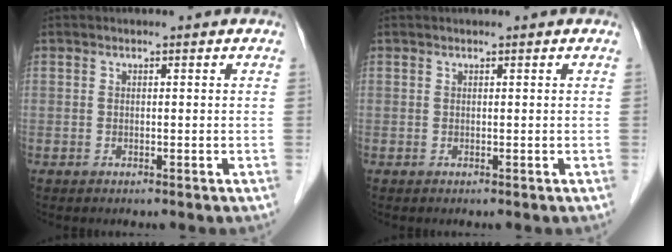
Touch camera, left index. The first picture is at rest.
{"total": 0.7, "force": [0.6, 0.0, 0.3], "torque": [-0.007, 0.009, 0.013]}